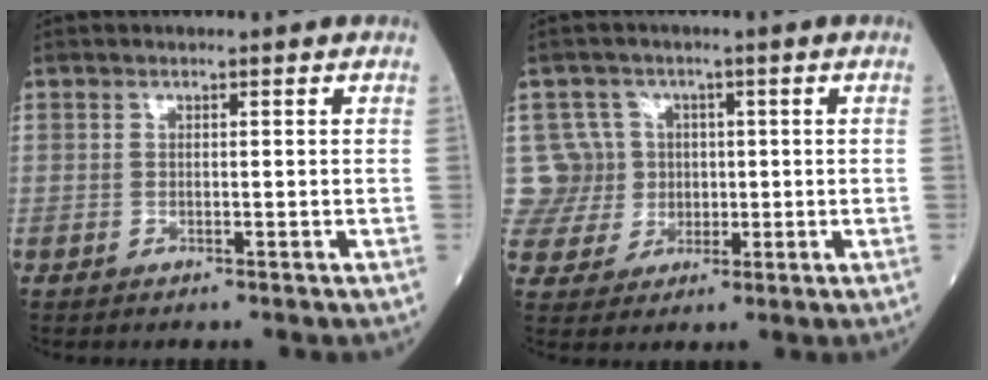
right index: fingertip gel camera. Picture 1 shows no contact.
{"total": 7.0, "force": [1.3, 6.9, -0.2], "torque": [0.014, 0.024, 0.028]}